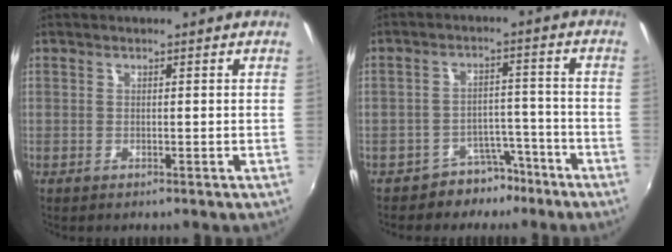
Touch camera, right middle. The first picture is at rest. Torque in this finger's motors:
{"motor_torque": [-0.02, -0.16, -0.02, 0.00]}